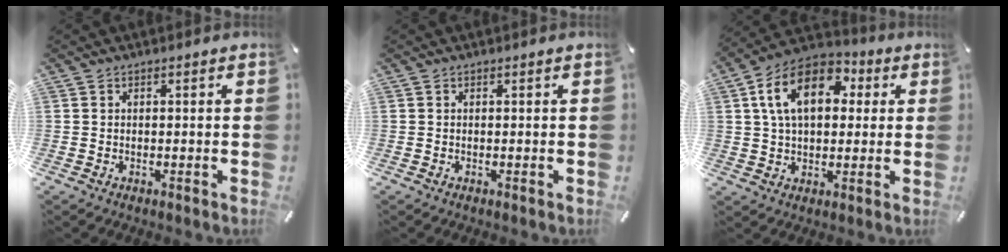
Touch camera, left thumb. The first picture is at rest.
{"total": 0.0}
{"total": 14.7, "force": [4.3, 9.6, 10.4], "torque": [-0.197, 0.010, 0.072]}